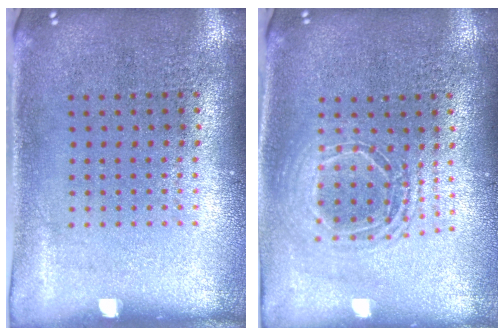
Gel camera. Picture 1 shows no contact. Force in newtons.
{"total": 1.6, "press": 1.4, "slide": 0.9}